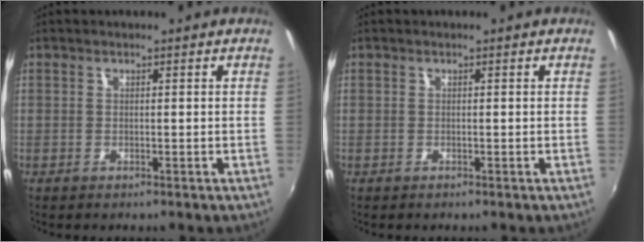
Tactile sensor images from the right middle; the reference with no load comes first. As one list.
[{"total": 0.0}]